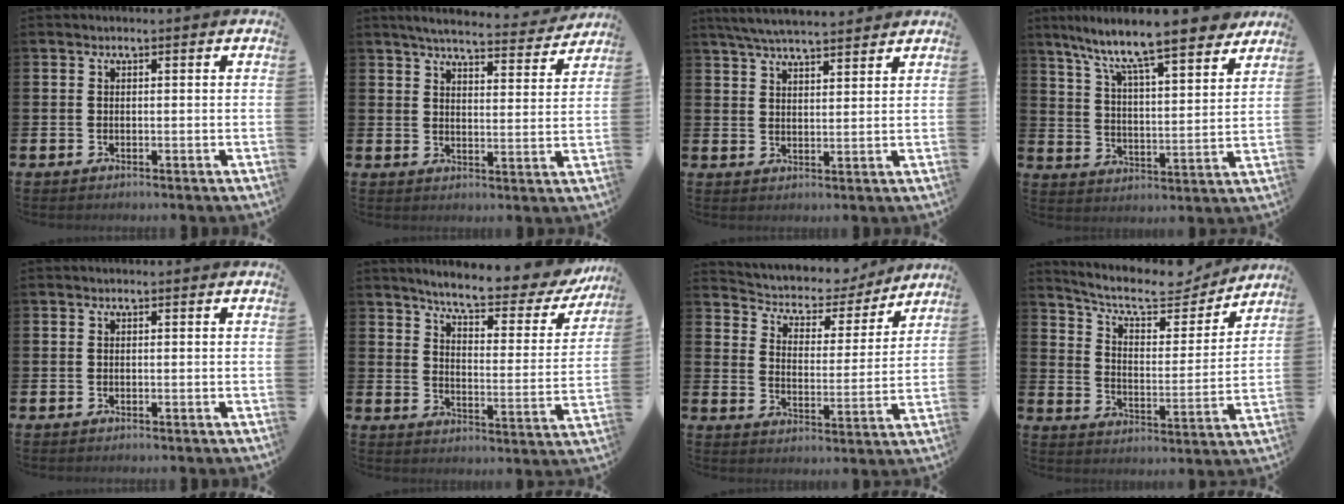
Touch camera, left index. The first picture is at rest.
{"total": 5.5, "force": [5.2, 0.5, 1.7], "torque": [-0.038, -0.035, 0.087]}
{"total": 5.6, "force": [5.4, 0.6, 1.5], "torque": [-0.044, -0.018, 0.098]}
{"total": 10.2, "force": [9.2, 0.7, 4.4], "torque": [-0.120, -0.064, 0.153]}
{"total": 0.0}
{"total": 6.5, "force": [5.8, 0.7, 2.9], "torque": [-0.075, -0.044, 0.092]}
{"total": 5.3, "force": [4.8, 2.2, 0.6], "torque": [-0.048, -0.037, 0.077]}
{"total": 9.7, "force": [8.6, 2.9, 3.5], "torque": [-0.096, -0.056, 0.149]}